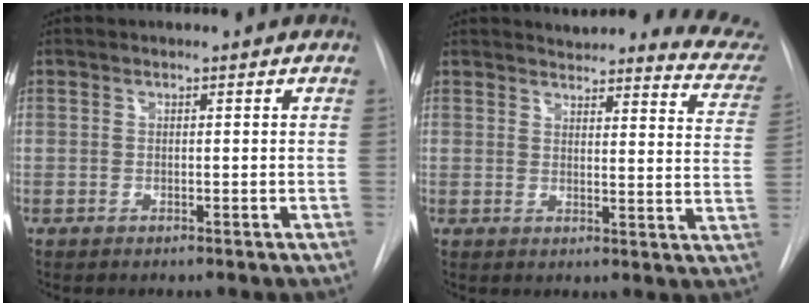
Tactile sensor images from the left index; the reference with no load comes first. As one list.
[{"total": 13.3, "force": [13.1, 1.9, 1.4], "torque": [0.013, -0.084, 0.116]}]